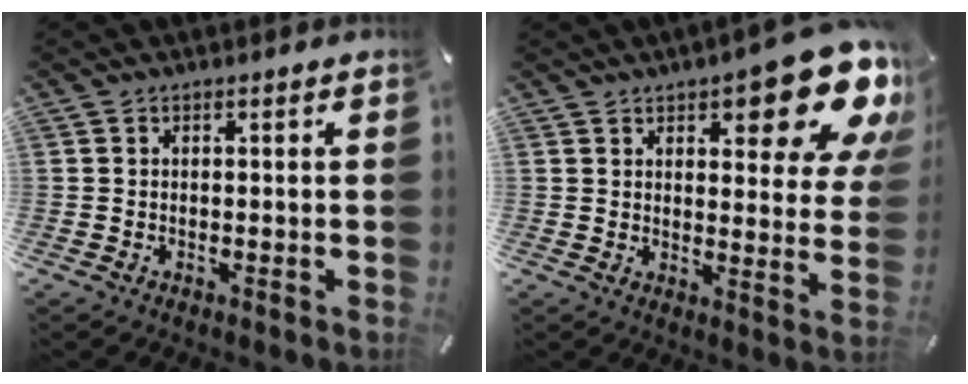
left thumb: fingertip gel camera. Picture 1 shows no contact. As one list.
[{"total": 16.6, "force": [10.1, 5.9, 11.7], "torque": [-0.145, -0.069, 0.164]}]